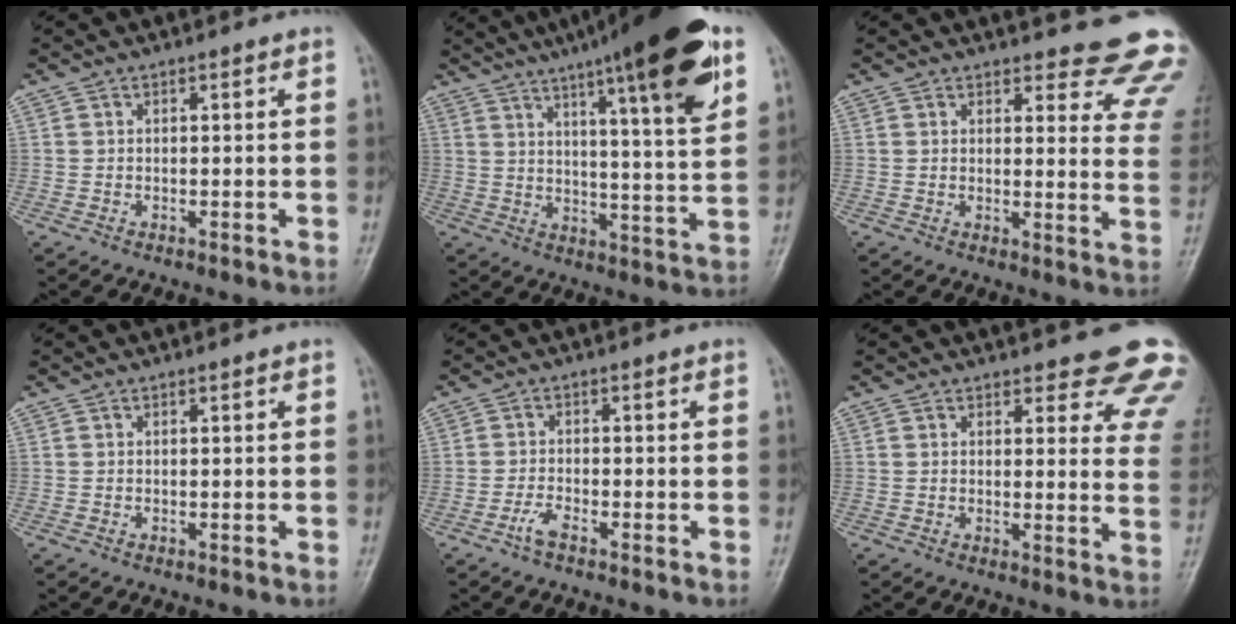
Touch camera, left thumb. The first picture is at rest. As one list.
[{"total": 21.7, "force": [12.1, 3.2, 17.7], "torque": [-0.247, -0.030, 0.172]}, {"total": 14.6, "force": [13.8, 3.4, 3.6], "torque": [0.012, -0.121, 0.126]}, {"total": 0.0}, {"total": 2.4, "force": [-1.8, 0.5, 1.6], "torque": [-0.040, 0.011, -0.038]}, {"total": 12.9, "force": [11.1, 4.1, 5.2], "torque": [-0.003, -0.068, 0.097]}]